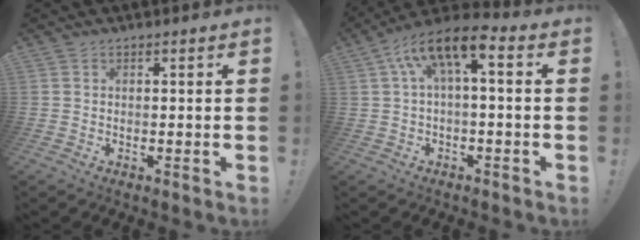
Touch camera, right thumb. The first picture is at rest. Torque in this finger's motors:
{"motor_torque": [0.53, 0.69, 0.14, 0.14, 0.11]}